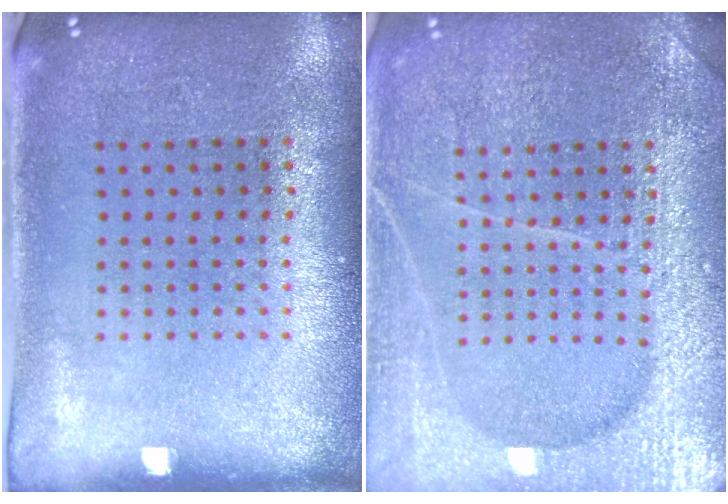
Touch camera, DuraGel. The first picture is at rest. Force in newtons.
{"total": 6.5, "press": 6.5, "slide": 0.7}